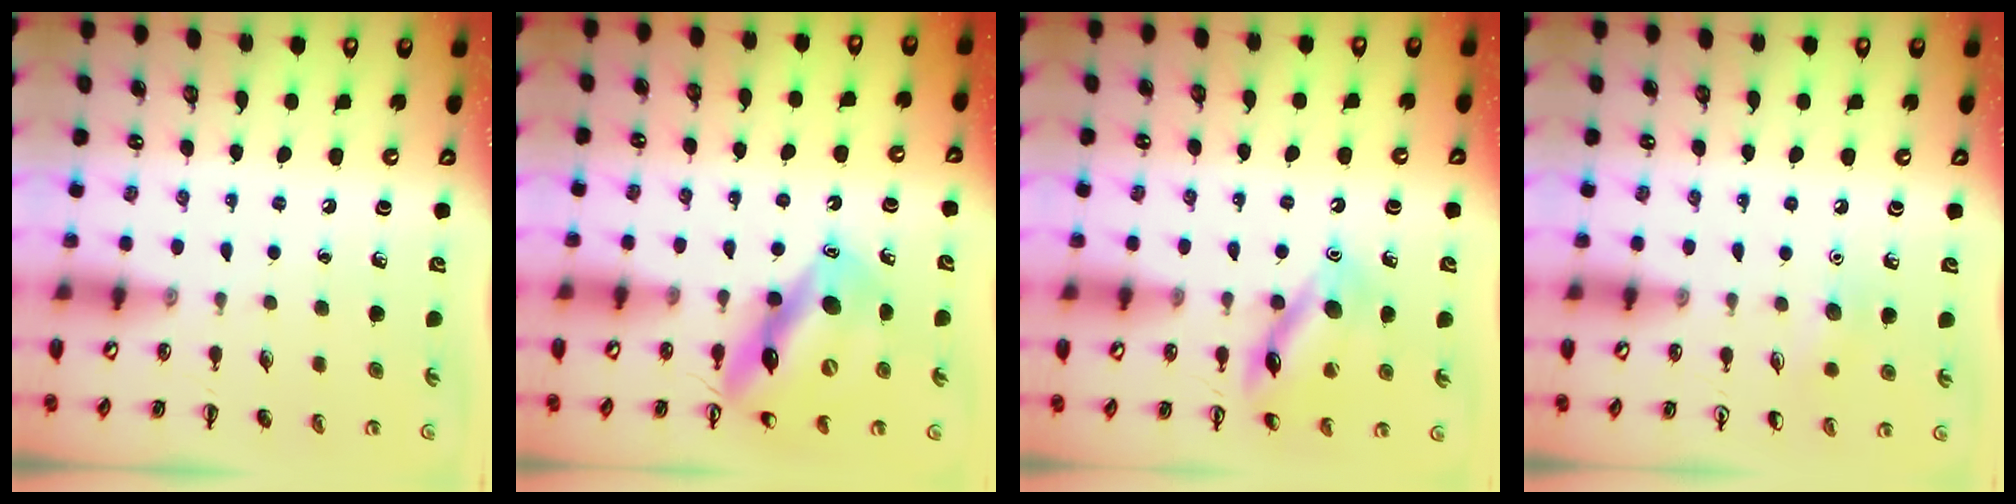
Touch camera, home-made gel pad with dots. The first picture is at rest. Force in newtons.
{"total": 13.5, "press": 13.0, "slide": 3.8}
{"total": 12.9, "press": 12.8, "slide": 1.3}
{"total": 5.7, "press": 5.5, "slide": 1.6}